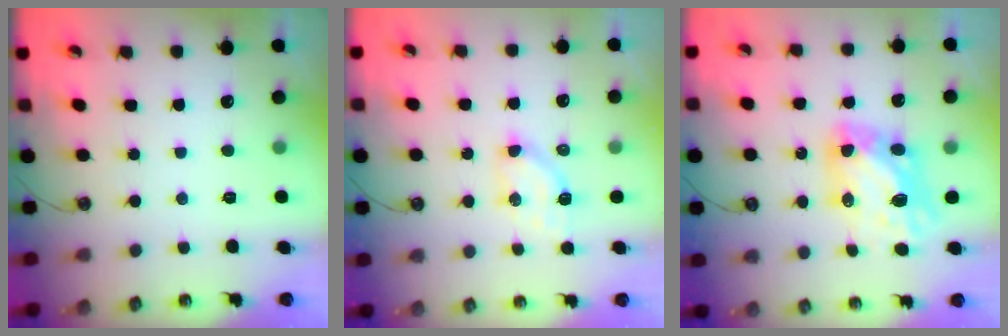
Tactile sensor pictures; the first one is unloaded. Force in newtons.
{"total": 5.7, "press": 5.7, "slide": 0.3}
{"total": 9.0, "press": 9.0, "slide": 1.1}